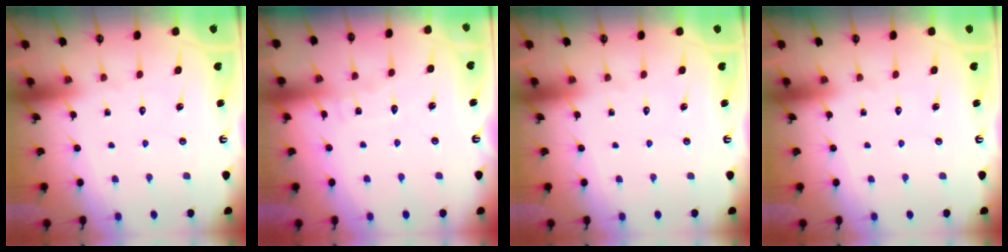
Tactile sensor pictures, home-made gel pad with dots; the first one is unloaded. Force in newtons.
{"total": 4.0, "press": 4.0, "slide": 0.5}
{"total": 0.0}
{"total": 0.0}